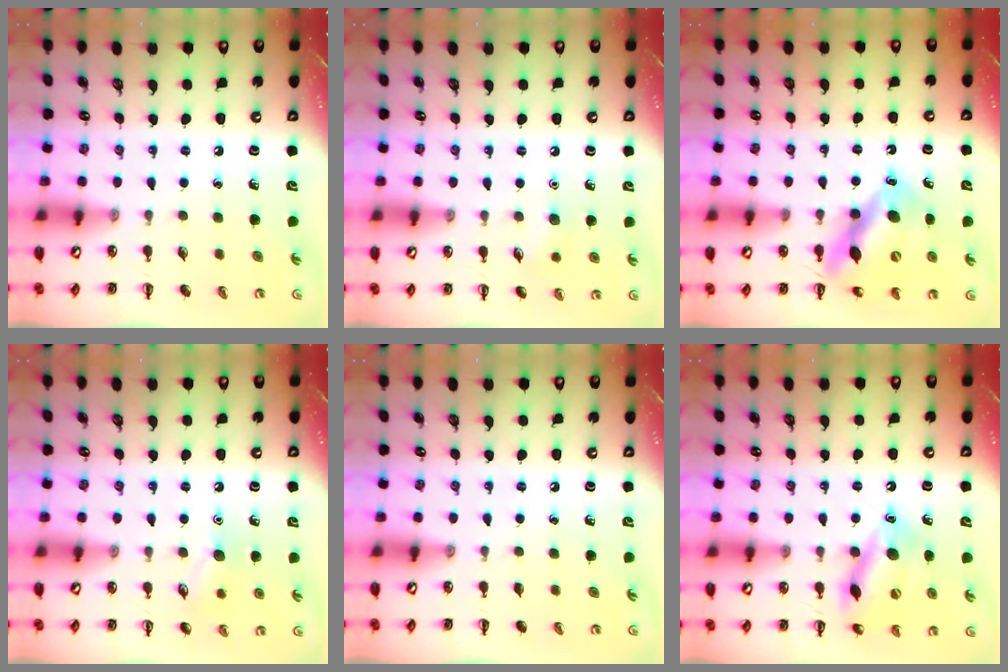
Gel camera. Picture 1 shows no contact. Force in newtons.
{"total": 5.6, "press": 5.5, "slide": 1.2}
{"total": 11.7, "press": 11.3, "slide": 3.3}
{"total": 8.5, "press": 8.3, "slide": 2.0}
{"total": 0.0}
{"total": 14.8, "press": 14.6, "slide": 2.5}